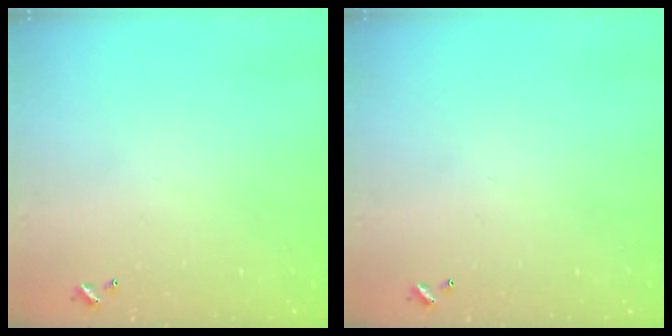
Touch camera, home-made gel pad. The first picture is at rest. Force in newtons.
{"total": 0.0}